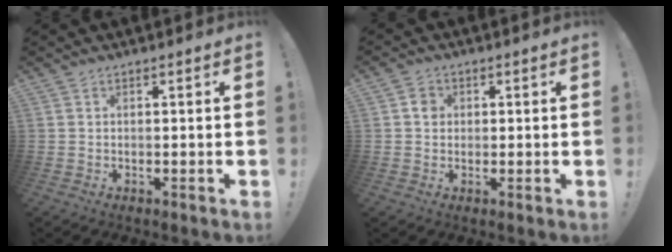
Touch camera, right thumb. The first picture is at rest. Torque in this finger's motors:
{"motor_torque": [1.11, 0.00, 0.43, -0.65, -0.11]}